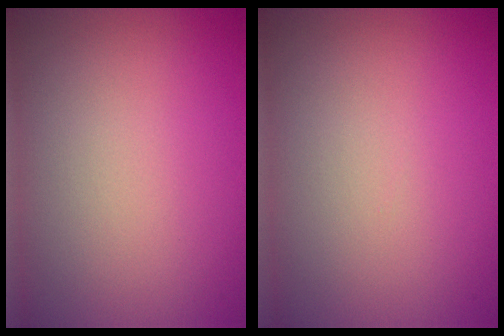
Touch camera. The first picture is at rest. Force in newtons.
{"total": 0.0}